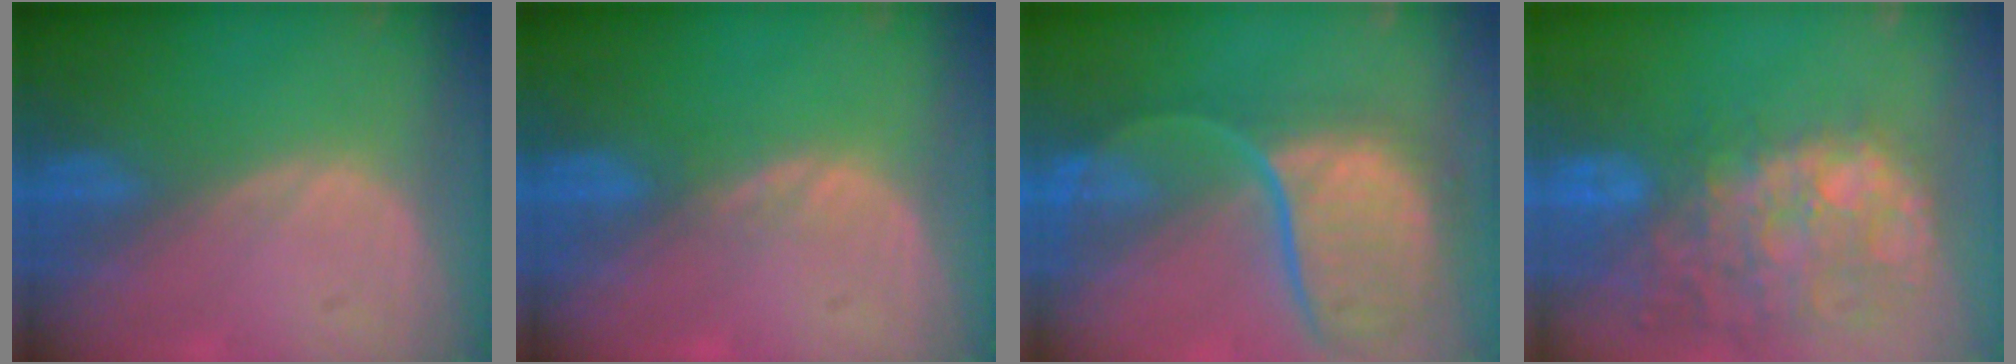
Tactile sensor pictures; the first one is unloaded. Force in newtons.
{"total": 1.1, "press": 1.0, "slide": 0.2}
{"total": 12.1, "press": 9.9, "slide": 6.9}
{"total": 13.8, "press": 11.5, "slide": 7.6}